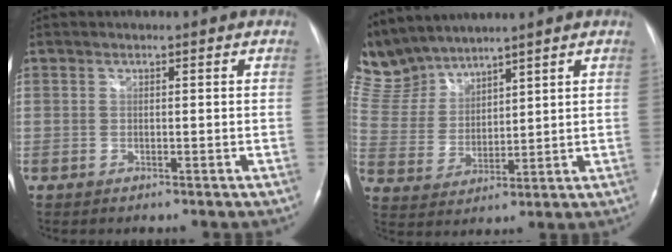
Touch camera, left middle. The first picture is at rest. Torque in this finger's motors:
{"motor_torque": [0.30, -1.09, -0.04, -0.07]}